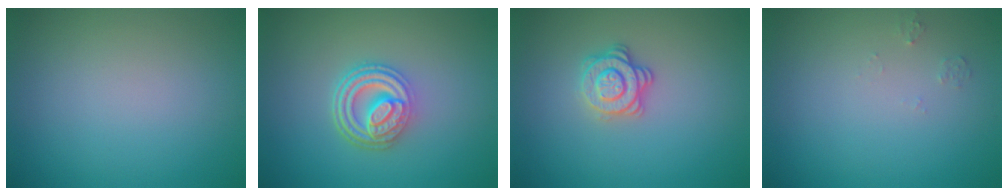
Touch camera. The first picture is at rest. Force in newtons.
{"total": 4.8, "press": 3.7, "slide": 3.0}
{"total": 2.8, "press": 2.5, "slide": 1.2}
{"total": 0.7, "press": 0.7, "slide": 0.1}